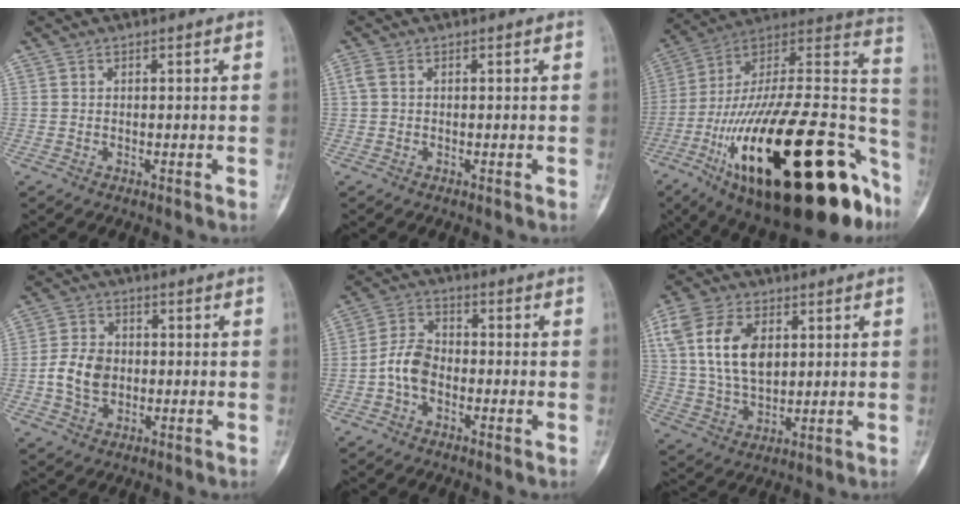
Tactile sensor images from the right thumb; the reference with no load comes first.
{"total": 1.4, "force": [0.3, 0.7, 1.1], "torque": [-0.036, 0.008, 0.007]}
{"total": 42.6, "force": [-16.8, 15.4, 36.0], "torque": [-0.505, 0.052, -0.268]}
{"total": 7.6, "force": [-0.9, 5.8, 4.9], "torque": [-0.082, 0.011, -0.019]}
{"total": 6.5, "force": [-2.1, 4.4, 4.4], "torque": [-0.079, 0.025, -0.051]}
{"total": 13.9, "force": [3.7, 8.7, 10.2], "torque": [-0.191, -0.005, 0.075]}